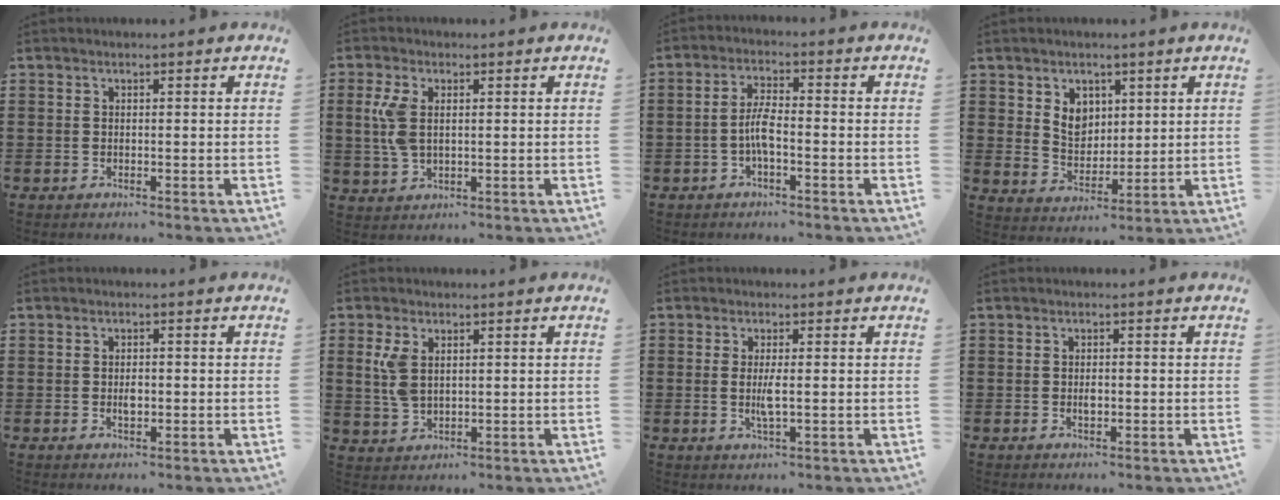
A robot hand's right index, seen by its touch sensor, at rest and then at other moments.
{"total": 5.2, "force": [0.9, 2.8, 4.3], "torque": [-0.112, 0.001, 0.008]}
{"total": 4.2, "force": [-1.2, 1.1, 3.8], "torque": [-0.083, 0.001, -0.026]}
{"total": 5.2, "force": [2.3, 4.2, 2.1], "torque": [-0.051, 0.010, 0.041]}
{"total": 1.9, "force": [-0.2, 0.8, 1.6], "torque": [-0.032, 0.001, -0.003]}
{"total": 4.3, "force": [1.3, 2.4, 3.2], "torque": [-0.078, 0.005, 0.022]}
{"total": 2.8, "force": [-0.1, 0.3, 2.8], "torque": [-0.059, -0.009, -0.005]}
{"total": 1.5, "force": [-0.2, 0.6, 1.3], "torque": [-0.026, -0.001, -0.003]}